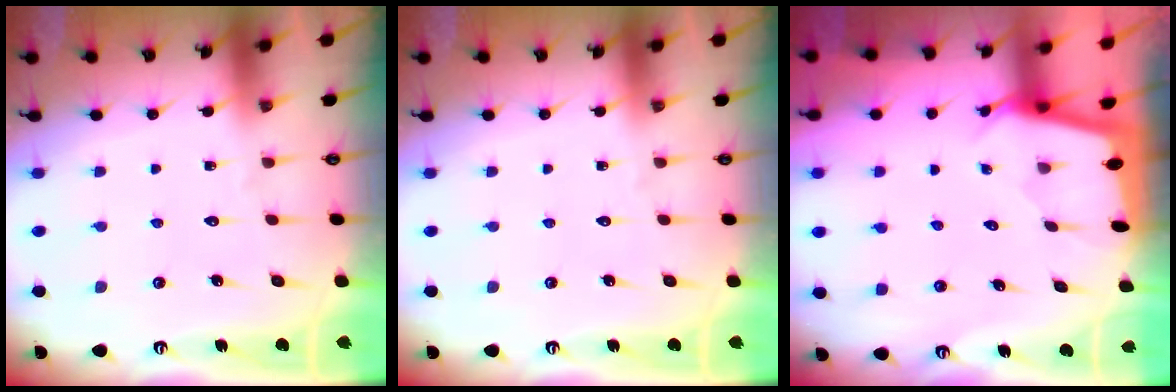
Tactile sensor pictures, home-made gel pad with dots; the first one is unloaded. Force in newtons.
{"total": 0.0}
{"total": 1.6, "press": 1.6, "slide": 0.2}